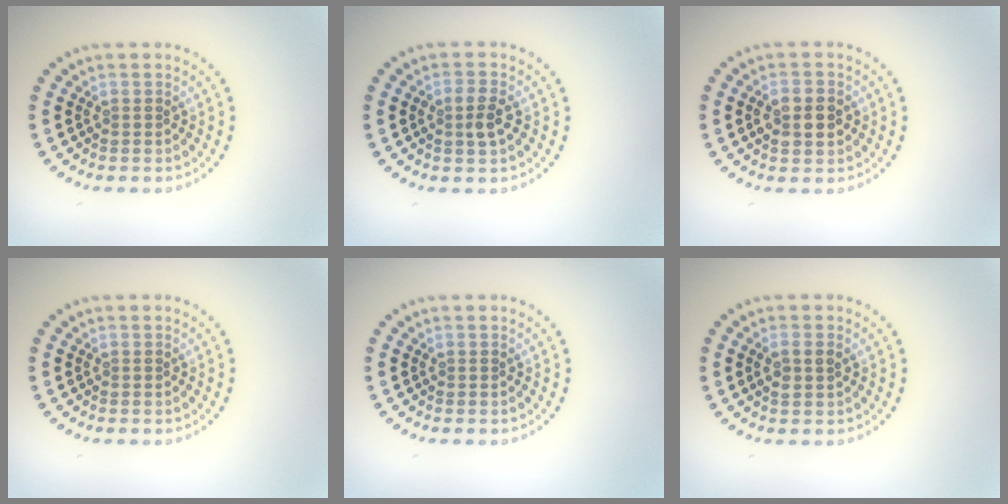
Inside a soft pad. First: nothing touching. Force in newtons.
{"total": 2.0, "press": 2.0, "slide": 0.4}
{"total": 2.8, "press": 2.8, "slide": 0.1}
{"total": 0.0}
{"total": 0.0}
{"total": 1.6, "press": 1.5, "slide": 0.4}